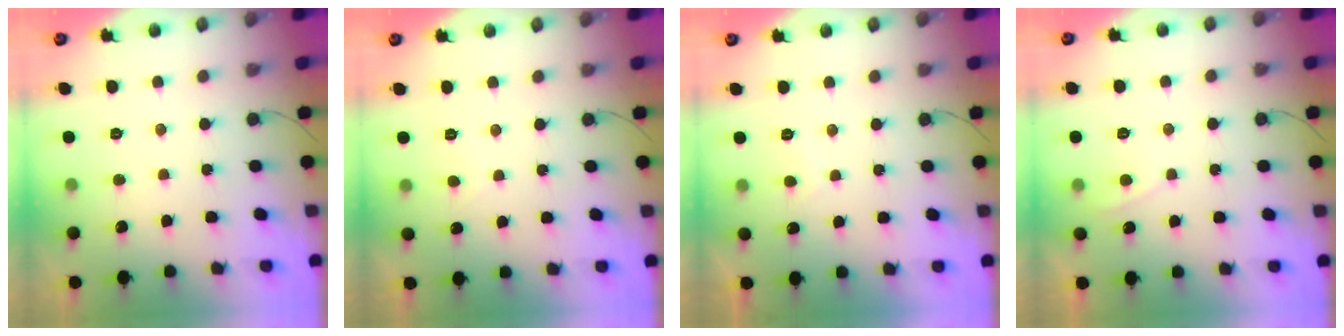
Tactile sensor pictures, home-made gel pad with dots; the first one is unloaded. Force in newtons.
{"total": 0.6, "press": 0.5, "slide": 0.4}
{"total": 1.3, "press": 1.1, "slide": 0.7}
{"total": 2.3, "press": 2.3, "slide": 0.2}